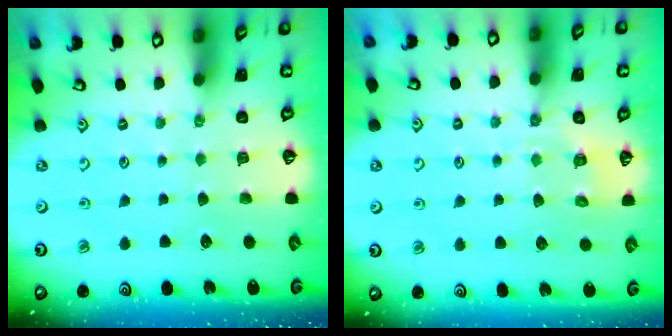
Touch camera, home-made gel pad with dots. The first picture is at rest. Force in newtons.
{"total": 6.6, "press": 6.5, "slide": 1.3}